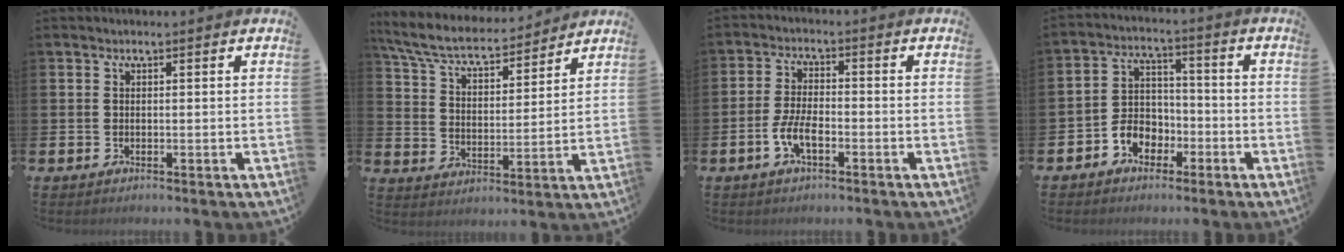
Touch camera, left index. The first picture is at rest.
{"total": 7.3, "force": [6.6, 1.8, 2.6], "torque": [-0.086, -0.042, 0.115]}
{"total": 4.4, "force": [-1.8, 1.8, 3.6], "torque": [-0.082, 0.006, -0.035]}
{"total": 4.6, "force": [-2.4, 3.7, 1.4], "torque": [-0.031, 0.004, -0.051]}